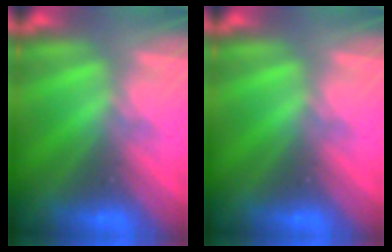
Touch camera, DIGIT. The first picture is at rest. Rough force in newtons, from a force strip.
{"total": 0.0}